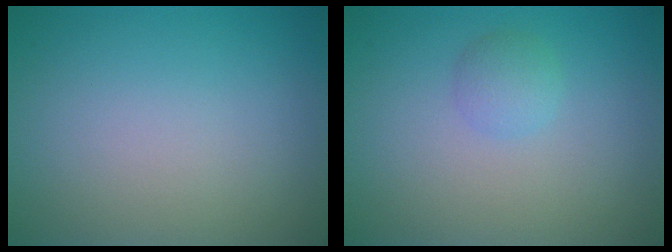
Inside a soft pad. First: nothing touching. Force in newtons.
{"total": 1.5, "press": 1.5, "slide": 0.1}